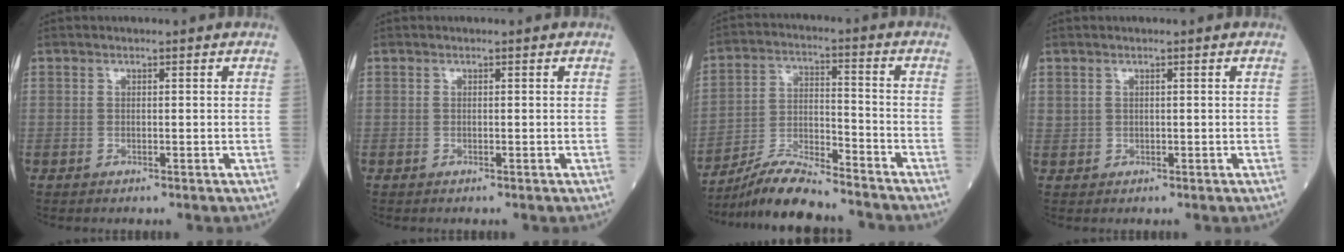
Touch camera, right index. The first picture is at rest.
{"total": 0.0}
{"total": 10.9, "force": [-10.2, 0.9, 3.9], "torque": [-0.075, 0.002, -0.187]}
{"total": 0.6, "force": [0.5, 0.4, 0.1], "torque": [0.006, 0.002, 0.007]}